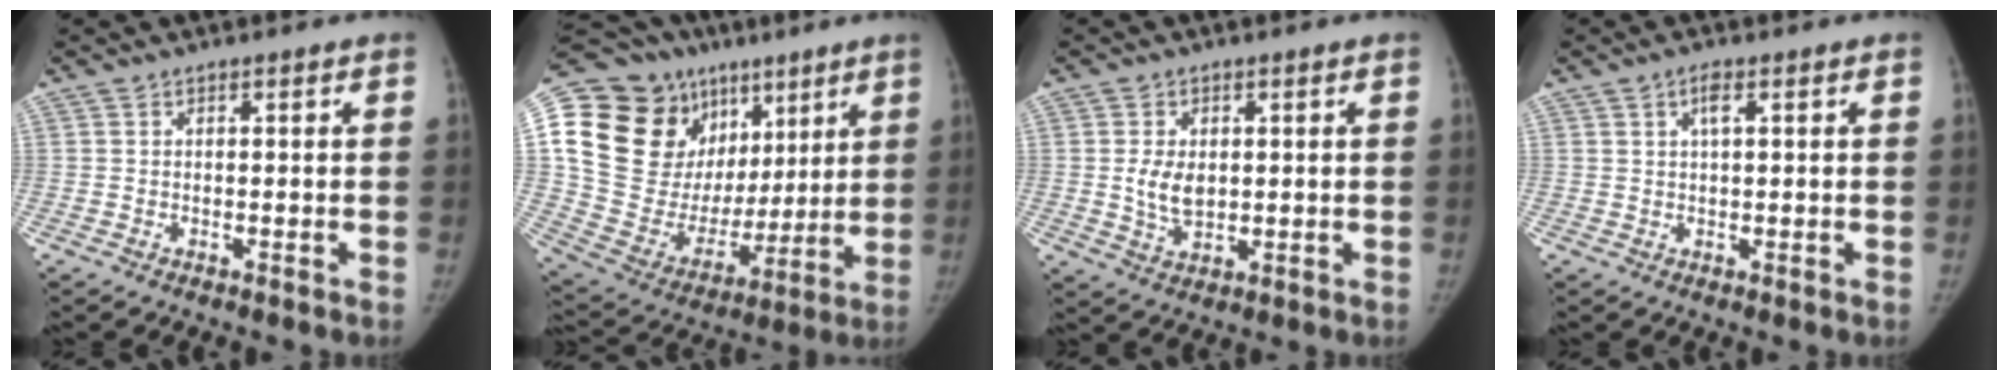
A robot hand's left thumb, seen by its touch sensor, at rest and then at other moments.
{"total": 28.9, "force": [11.5, 20.1, 17.3], "torque": [-0.259, 0.022, 0.216]}
{"total": 5.8, "force": [0.5, 3.8, 4.3], "torque": [-0.070, -0.007, 0.018]}
{"total": 2.7, "force": [1.1, 1.2, 2.1], "torque": [-0.034, 0.002, 0.020]}